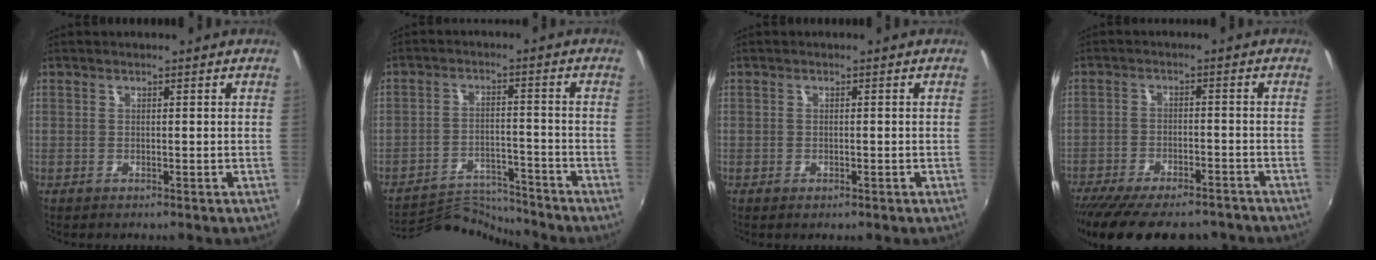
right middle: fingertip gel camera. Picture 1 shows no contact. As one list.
[{"total": 9.4, "force": [-9.4, 0.1, 0.4], "torque": [-0.033, 0.006, -0.161]}, {"total": 0.9, "force": [-0.5, 0.5, 0.5], "torque": [-0.008, -0.004, -0.011]}, {"total": 19.3, "force": [-15.8, 6.1, 9.3], "torque": [-0.191, -0.036, -0.227]}]